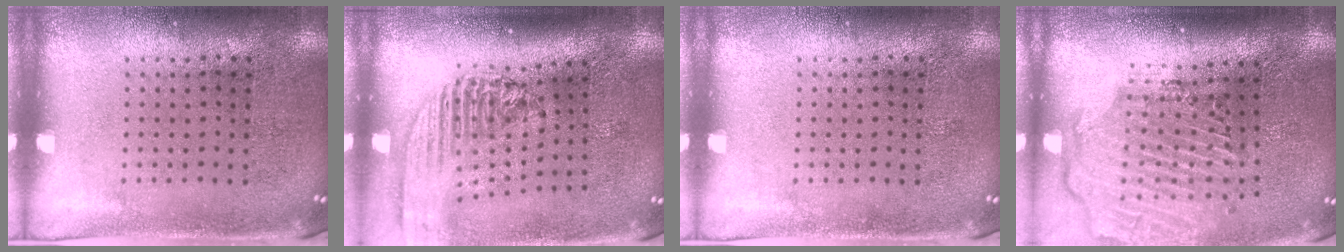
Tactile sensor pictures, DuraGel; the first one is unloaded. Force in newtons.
{"total": 2.3, "press": 1.7, "slide": 1.5}
{"total": 0.0}
{"total": 2.8, "press": 2.3, "slide": 1.7}